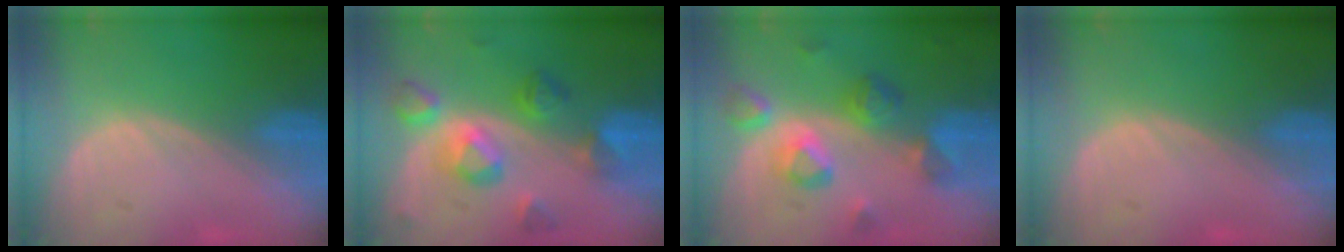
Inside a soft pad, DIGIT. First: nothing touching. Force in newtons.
{"total": 8.1, "press": 8.1, "slide": 0.3}
{"total": 8.8, "press": 7.9, "slide": 3.7}
{"total": 0.5, "press": 0.0, "slide": 0.5}